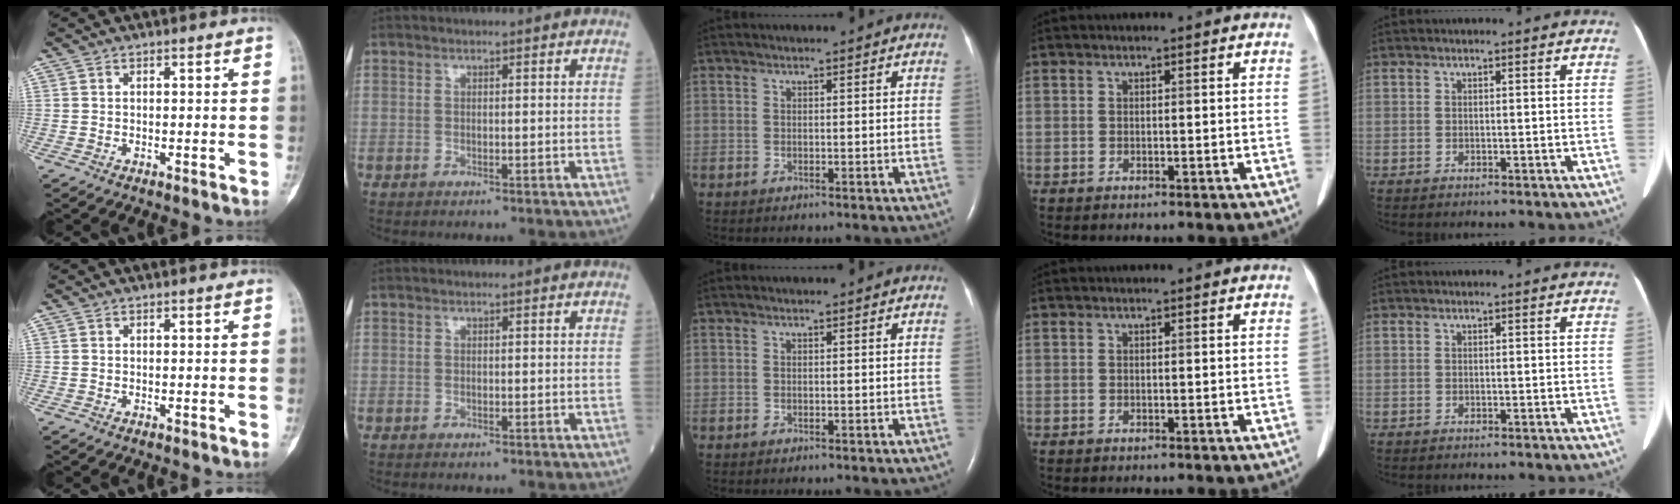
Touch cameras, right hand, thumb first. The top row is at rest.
{}